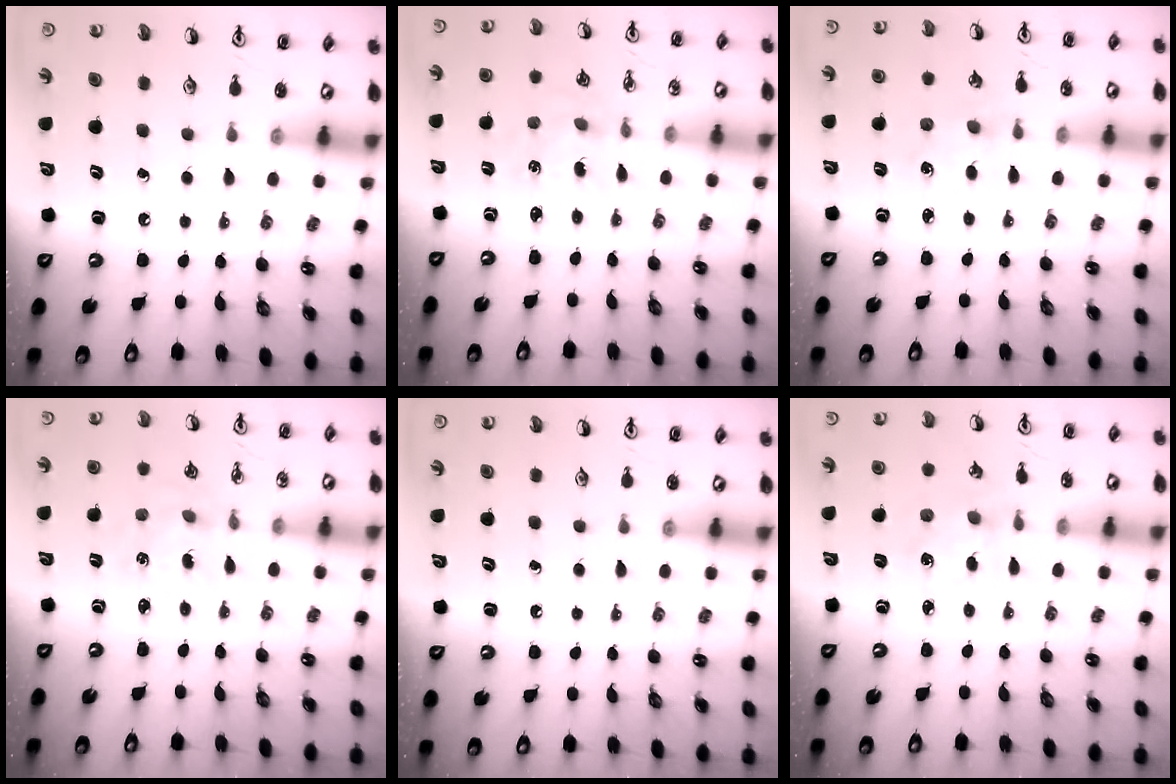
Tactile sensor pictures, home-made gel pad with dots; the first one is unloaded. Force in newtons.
{"total": 2.3, "press": 2.3, "slide": 0.3}
{"total": 1.0, "press": 0.9, "slide": 0.4}
{"total": 2.3, "press": 2.3, "slide": 0.3}
{"total": 0.0}
{"total": 1.3, "press": 1.3, "slide": 0.3}